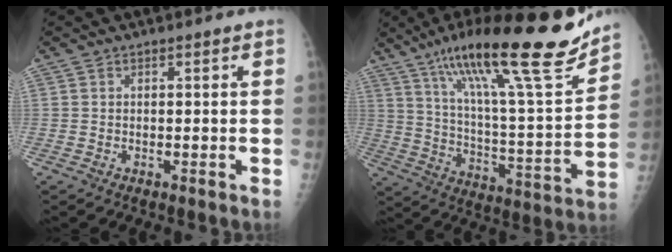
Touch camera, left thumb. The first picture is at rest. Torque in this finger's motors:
{"motor_torque": [1.24, -0.07, 1.44, -1.34, 0.37]}